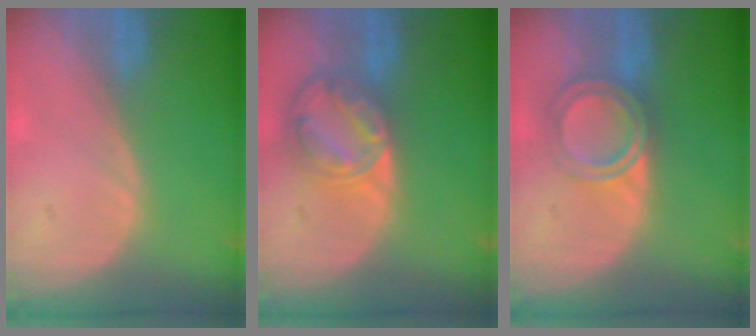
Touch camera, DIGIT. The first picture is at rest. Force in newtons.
{"total": 8.6, "press": 7.3, "slide": 4.5}
{"total": 6.4, "press": 5.4, "slide": 3.4}